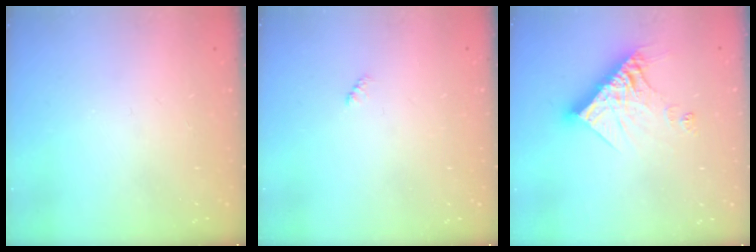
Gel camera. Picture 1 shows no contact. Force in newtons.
{"total": 1.9, "press": 1.9, "slide": 0.4}
{"total": 13.5, "press": 13.5, "slide": 1.1}